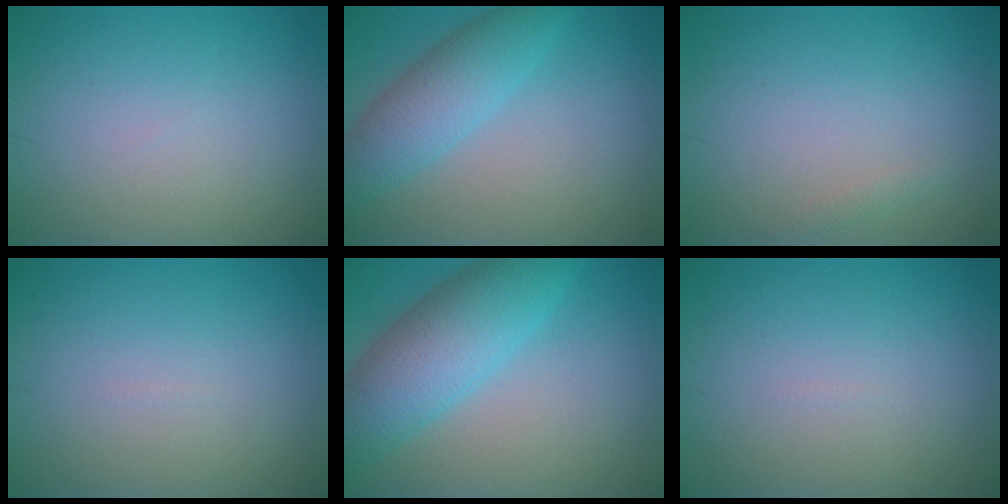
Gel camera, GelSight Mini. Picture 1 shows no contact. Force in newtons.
{"total": 4.8, "press": 4.8, "slide": 0.1}
{"total": 0.6, "press": 0.6, "slide": 0.0}
{"total": 0.0}
{"total": 7.6, "press": 7.6, "slide": 0.2}
{"total": 0.0}